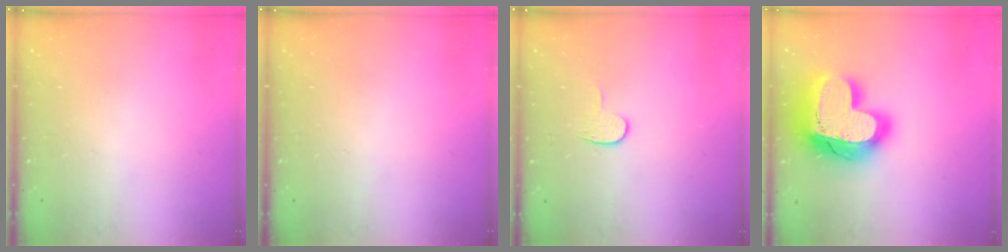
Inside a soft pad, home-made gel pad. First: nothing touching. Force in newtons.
{"total": 0.0}
{"total": 3.8, "press": 3.8, "slide": 0.4}
{"total": 25.8, "press": 25.7, "slide": 1.9}